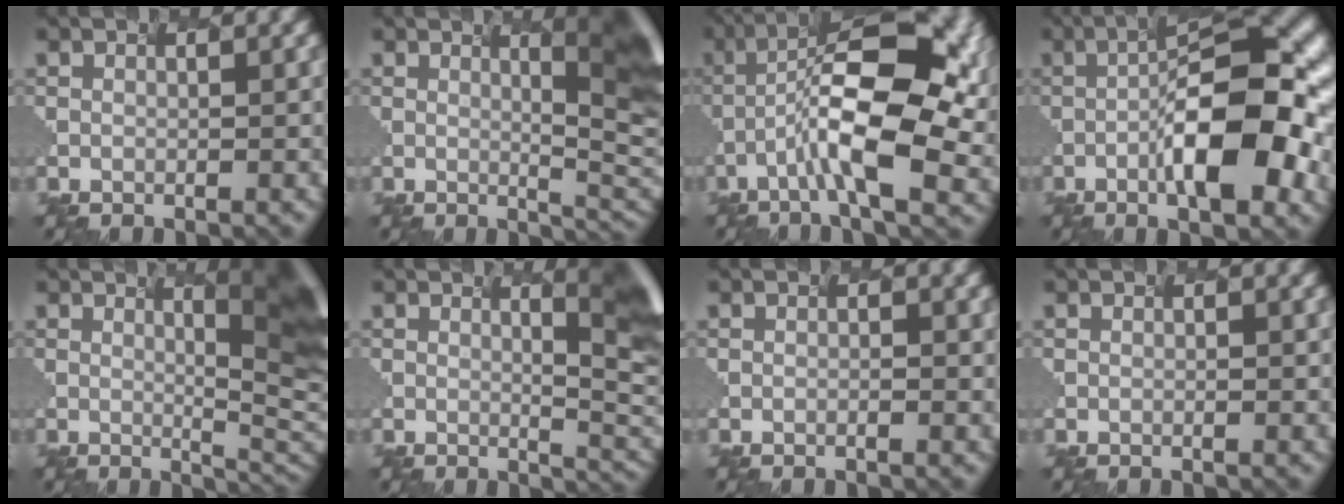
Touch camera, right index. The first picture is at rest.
{"total": 8.7, "force": [2.5, 2.0, 8.0], "torque": [-0.073, 0.013, 0.037]}
{"total": 11.1, "force": [-2.0, 3.5, 10.3], "torque": [-0.197, 0.009, -0.032]}
{"total": 9.1, "force": [-2.1, 2.0, 8.6], "torque": [-0.146, 0.005, -0.032]}
{"total": 10.0, "force": [2.8, 2.3, 9.3], "torque": [-0.093, 0.017, 0.045]}
{"total": 6.6, "force": [1.9, 1.6, 6.1], "torque": [-0.049, 0.007, 0.031]}
{"total": 0.0}
{"total": 0.0}